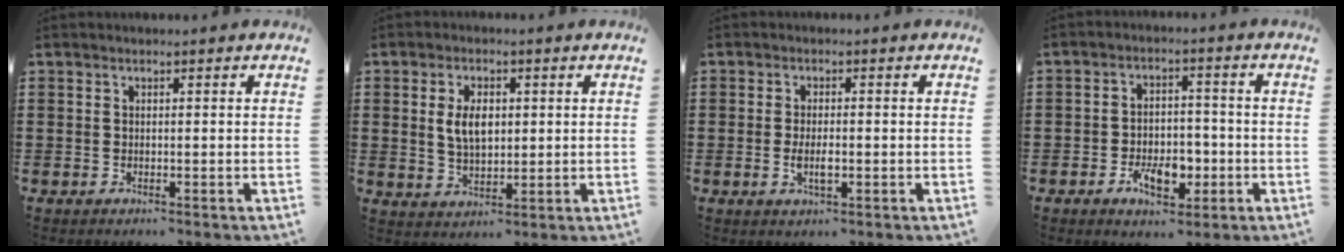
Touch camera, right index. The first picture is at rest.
{"total": 5.3, "force": [0.8, 3.0, 4.3], "torque": [-0.088, 0.005, 0.008]}
{"total": 3.5, "force": [-0.7, 1.2, 3.2], "torque": [-0.058, 0.002, -0.012]}
{"total": 7.0, "force": [-2.7, 4.1, 5.0], "torque": [-0.077, 0.004, -0.050]}